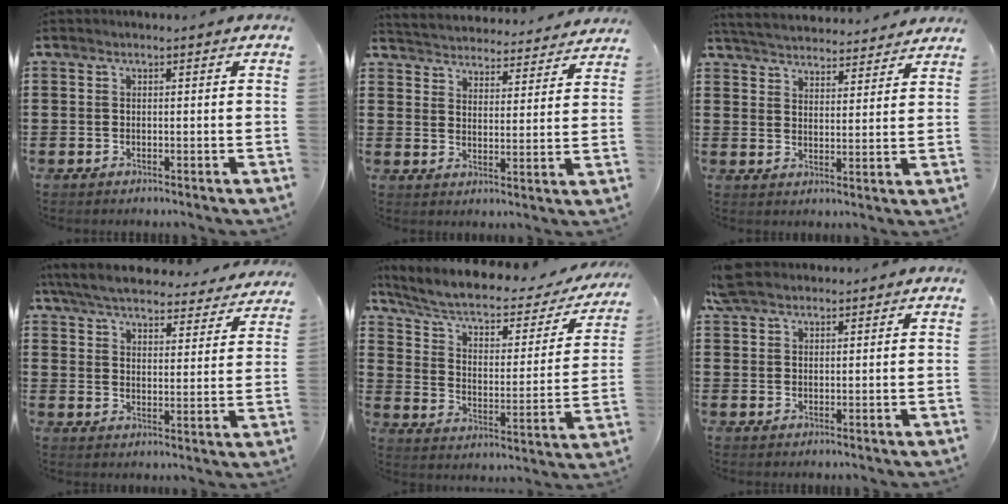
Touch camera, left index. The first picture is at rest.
{"total": 4.1, "force": [4.1, -0.1, -0.6], "torque": [-0.011, -0.036, 0.068]}
{"total": 4.6, "force": [4.6, 0.2, 0.3], "torque": [-0.027, -0.028, 0.081]}
{"total": 6.5, "force": [6.2, 0.5, 1.8], "torque": [-0.064, -0.037, 0.109]}
{"total": 5.9, "force": [4.0, 2.0, 3.8], "torque": [-0.093, -0.026, 0.064]}
{"total": 4.1, "force": [3.5, 1.4, 1.7], "torque": [-0.041, 0.002, 0.069]}